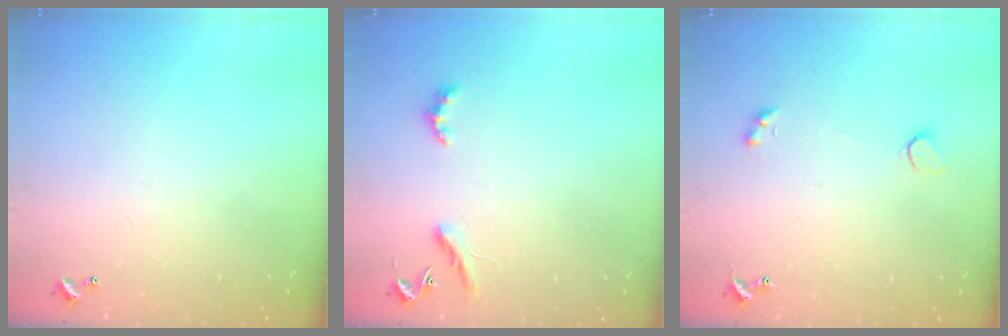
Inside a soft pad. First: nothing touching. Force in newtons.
{"total": 3.1, "press": 3.0, "slide": 0.6}
{"total": 2.1, "press": 1.9, "slide": 1.0}